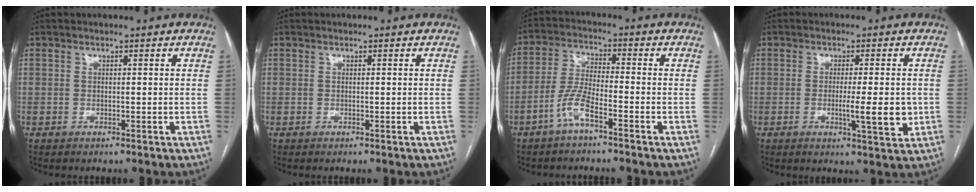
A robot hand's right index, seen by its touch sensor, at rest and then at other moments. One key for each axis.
{"total": 0.0}
{"total": 5.8, "fx": -3.6, "fy": 0.7, "fz": 4.5, "tx": -0.100, "ty": 0.003, "tz": -0.076}
{"total": 5.9, "fx": -1.0, "fy": 0.6, "fz": 5.8, "tx": -0.090, "ty": -0.008, "tz": -0.013}